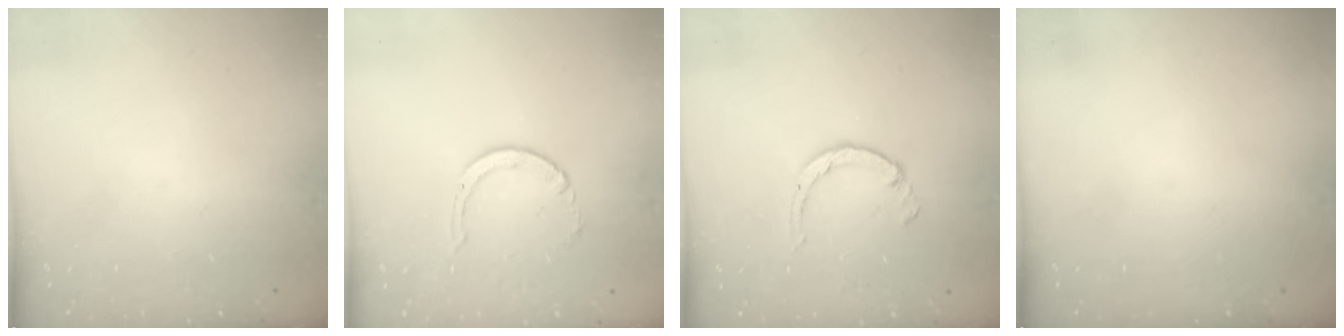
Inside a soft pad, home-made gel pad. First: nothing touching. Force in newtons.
{"total": 2.9, "press": 2.9, "slide": 0.4}
{"total": 2.6, "press": 2.6, "slide": 0.4}
{"total": 0.0}